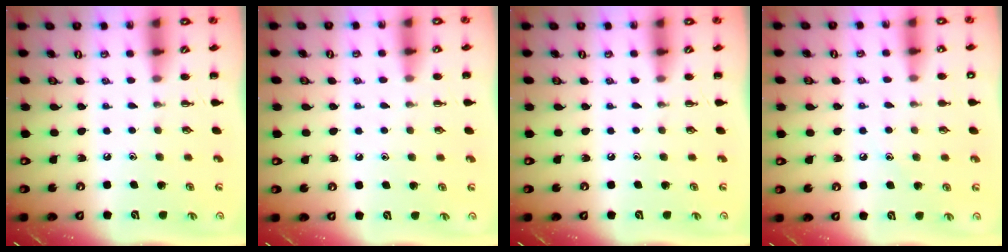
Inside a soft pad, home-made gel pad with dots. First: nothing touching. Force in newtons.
{"total": 6.2, "press": 6.0, "slide": 1.9}
{"total": 0.0}
{"total": 7.8, "press": 7.6, "slide": 1.9}